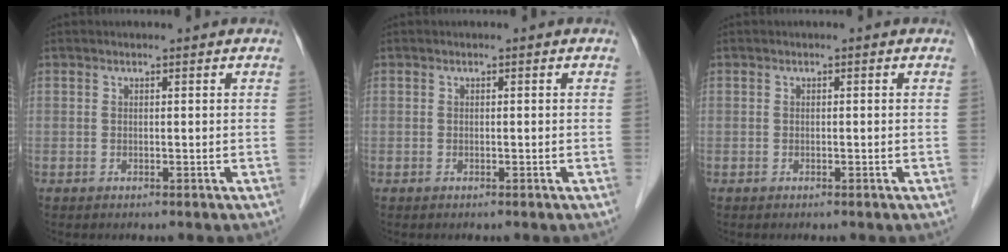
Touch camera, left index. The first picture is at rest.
{"total": 0.0}
{"total": 0.0}